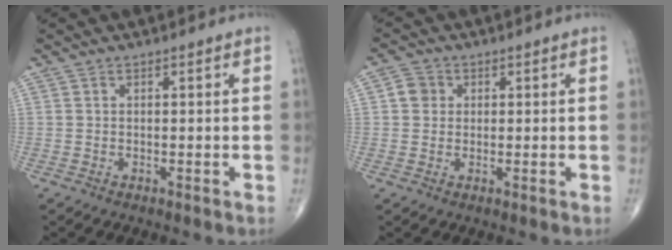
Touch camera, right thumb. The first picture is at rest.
{"total": 3.2, "force": [0.6, 3.0, 1.2], "torque": [-0.007, 0.004, 0.006]}